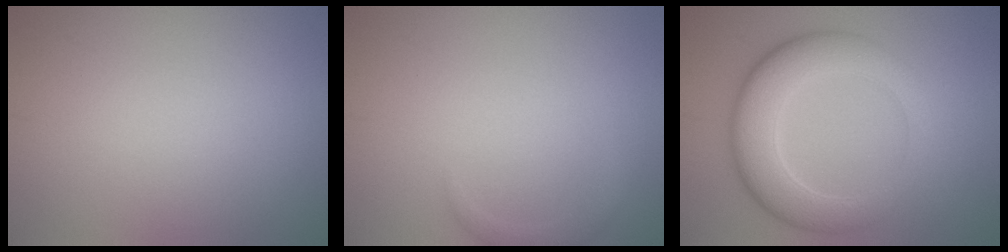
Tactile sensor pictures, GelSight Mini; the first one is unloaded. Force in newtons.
{"total": 1.2, "press": 1.2, "slide": 0.1}
{"total": 6.7, "press": 6.7, "slide": 0.2}